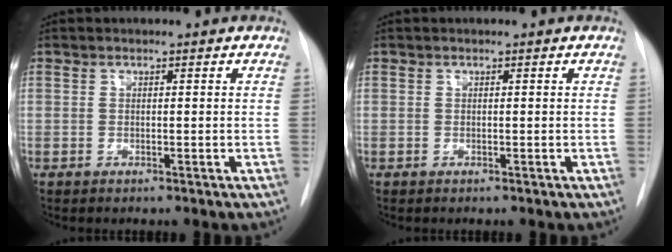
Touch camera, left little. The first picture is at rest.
{"total": 0.0}